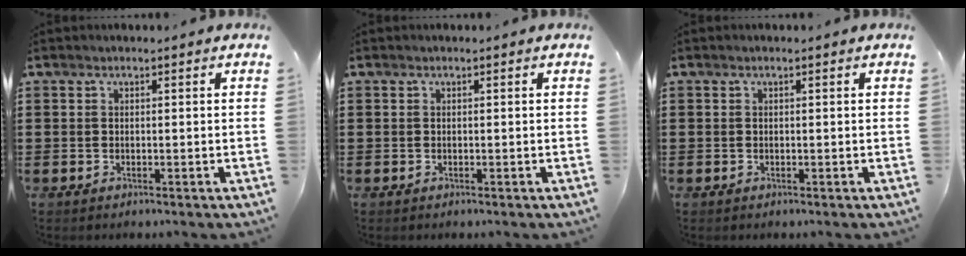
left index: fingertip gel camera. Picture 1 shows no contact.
{"total": 0.0}
{"total": 0.0}